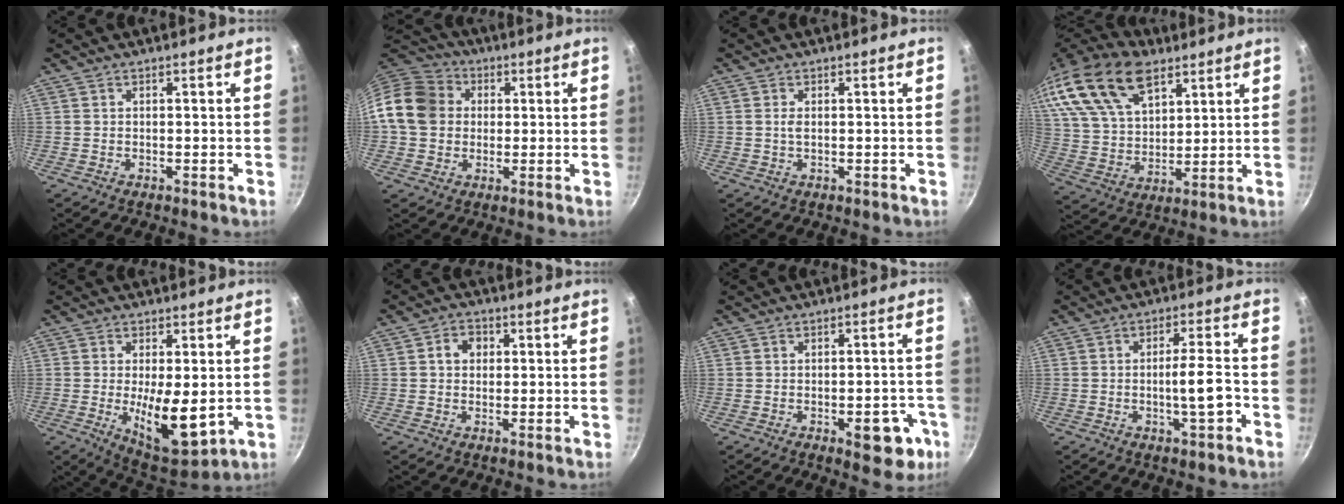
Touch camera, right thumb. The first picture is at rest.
{"total": 13.3, "force": [1.5, 11.4, 6.8], "torque": [-0.106, 0.025, 0.012]}
{"total": 1.1, "force": [0.2, 0.4, 1.0], "torque": [-0.021, 0.000, 0.002]}
{"total": 24.6, "force": [14.3, 13.7, 14.5], "torque": [-0.283, -0.008, 0.265]}
{"total": 12.1, "force": [-1.0, 4.8, 11.1], "torque": [-0.163, -0.019, -0.002]}
{"total": 4.1, "force": [0.7, 3.4, 2.1], "torque": [-0.012, 0.006, 0.006]}
{"total": 9.0, "force": [-3.5, 4.5, 7.0], "torque": [-0.045, 0.023, -0.038]}
{"total": 6.6, "force": [-2.2, 1.2, 6.1], "torque": [-0.089, 0.019, -0.035]}